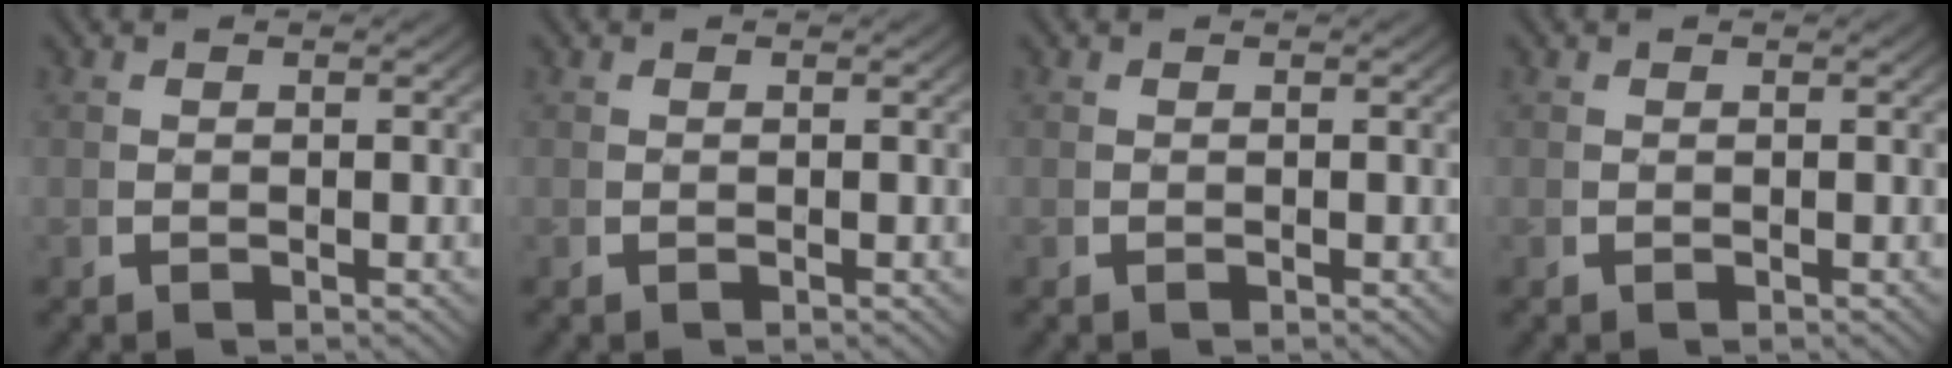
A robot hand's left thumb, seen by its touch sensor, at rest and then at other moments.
{"total": 0.0}
{"total": 0.0}
{"total": 0.0}